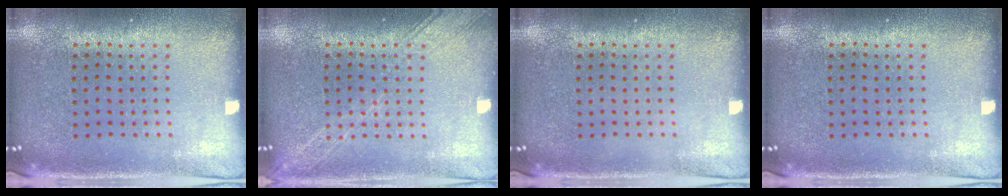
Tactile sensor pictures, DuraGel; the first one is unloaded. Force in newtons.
{"total": 3.0, "press": 3.0, "slide": 0.5}
{"total": 0.0}
{"total": 0.0}